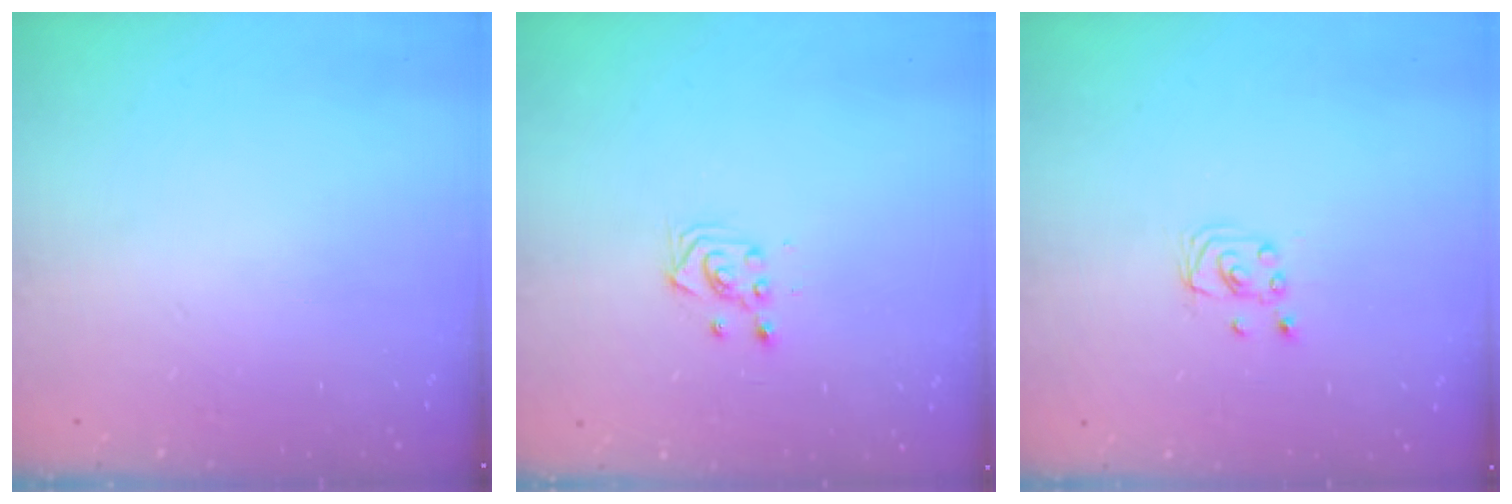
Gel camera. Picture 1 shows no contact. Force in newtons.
{"total": 3.0, "press": 2.9, "slide": 0.8}
{"total": 2.0, "press": 2.0, "slide": 0.2}